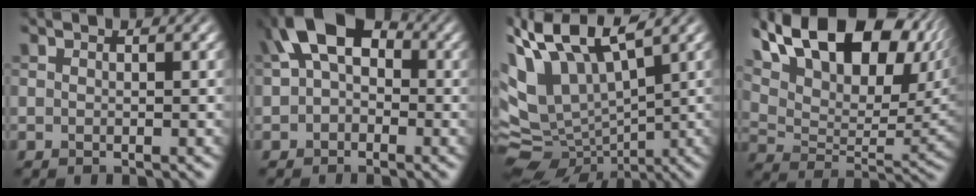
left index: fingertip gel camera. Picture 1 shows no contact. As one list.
[{"total": 6.7, "force": [1.4, 4.5, 4.7], "torque": [-0.075, 0.020, 0.005]}, {"total": 11.1, "force": [2.7, 6.1, 8.9], "torque": [-0.187, 0.006, 0.066]}, {"total": 17.3, "force": [10.0, 8.8, 11.1], "torque": [-0.195, 0.043, 0.161]}]